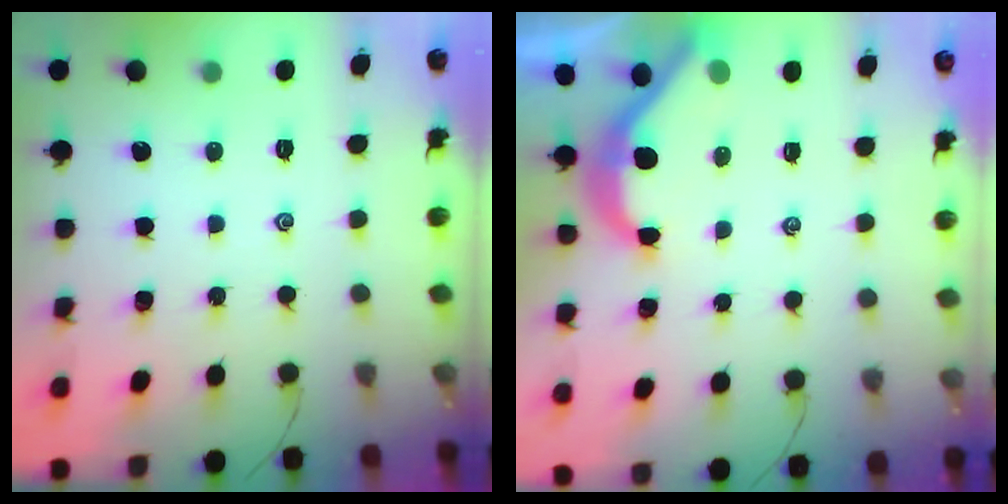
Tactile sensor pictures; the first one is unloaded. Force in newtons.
{"total": 5.7, "press": 5.7, "slide": 0.8}